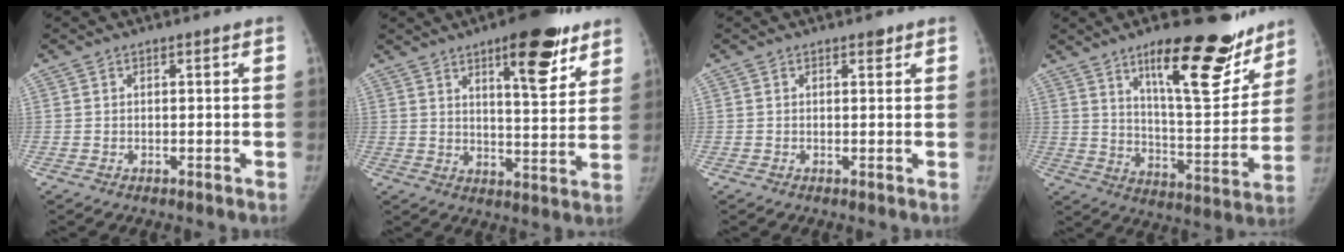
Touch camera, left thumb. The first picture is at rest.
{"total": 14.8, "force": [8.9, 4.7, 10.9], "torque": [-0.116, -0.046, 0.124]}
{"total": 1.2, "force": [0.8, 0.6, 0.6], "torque": [-0.001, -0.004, 0.008]}
{"total": 22.6, "force": [14.5, 7.2, 15.8], "torque": [-0.175, -0.085, 0.220]}